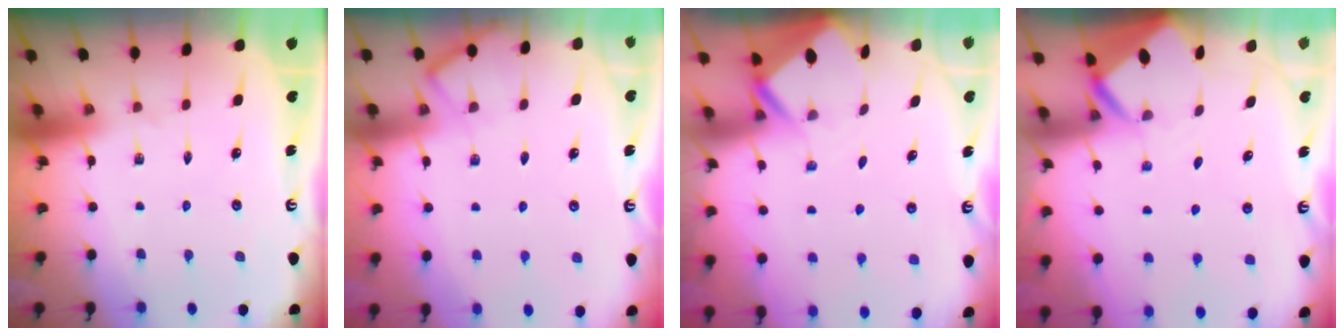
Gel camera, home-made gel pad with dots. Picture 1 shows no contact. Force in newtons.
{"total": 5.5, "press": 5.5, "slide": 0.6}
{"total": 2.3, "press": 2.3, "slide": 0.1}
{"total": 3.8, "press": 3.8, "slide": 0.2}